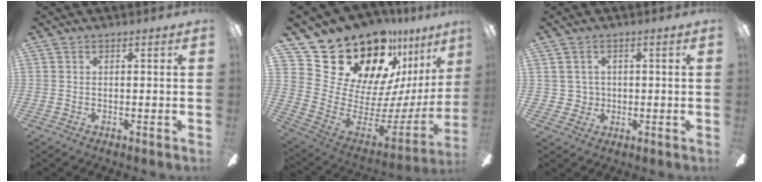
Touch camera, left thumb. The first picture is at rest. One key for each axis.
{"total": 22.4, "fx": 17.9, "fy": 9.9, "fz": 9.0, "tx": -0.157, "ty": -0.157, "tz": 0.347}
{"total": 3.0, "fx": 0.7, "fy": 2.9, "fz": 0.1, "tx": -0.005, "ty": 0.004, "tz": 0.011}